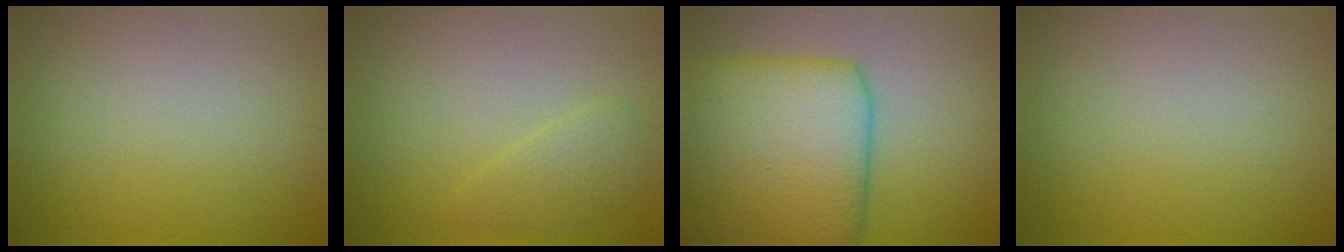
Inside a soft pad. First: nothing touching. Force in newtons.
{"total": 1.6, "press": 1.6, "slide": 0.2}
{"total": 12.1, "press": 12.1, "slide": 0.3}
{"total": 0.0}